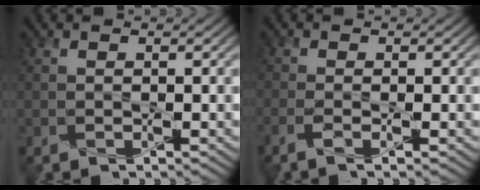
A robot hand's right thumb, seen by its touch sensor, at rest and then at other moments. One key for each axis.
{"total": 2.3, "fx": -1.2, "fy": 0.4, "fz": 1.9, "tx": -0.042, "ty": -0.001, "tz": -0.034}